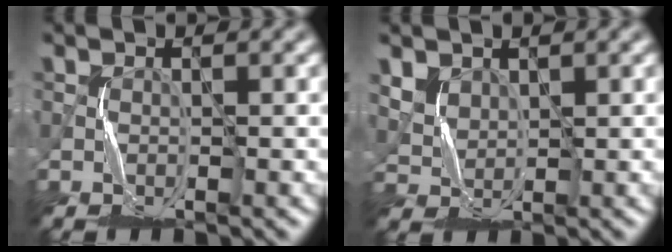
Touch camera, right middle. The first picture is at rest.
{"total": 2.8, "force": [2.0, 1.7, 1.0], "torque": [-0.039, -0.010, 0.057]}